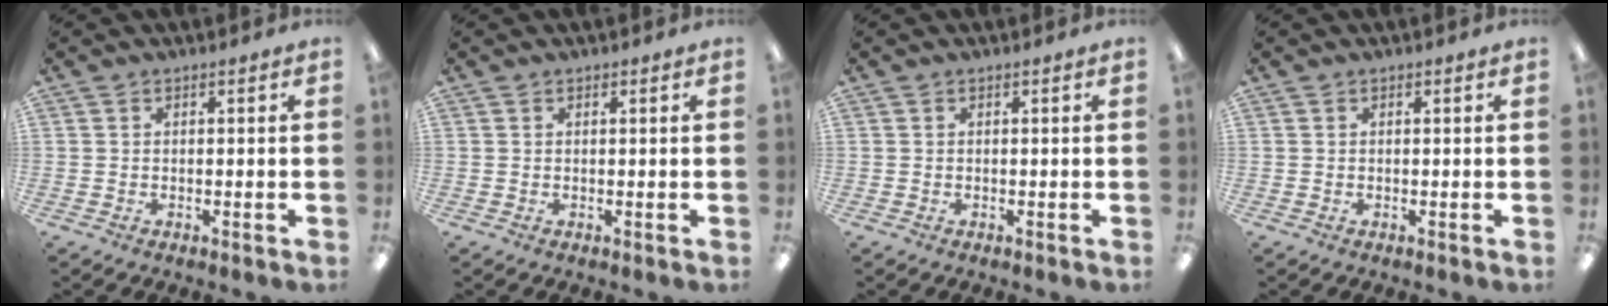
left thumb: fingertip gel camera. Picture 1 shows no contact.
{"total": 0.0}
{"total": 0.0}
{"total": 0.0}